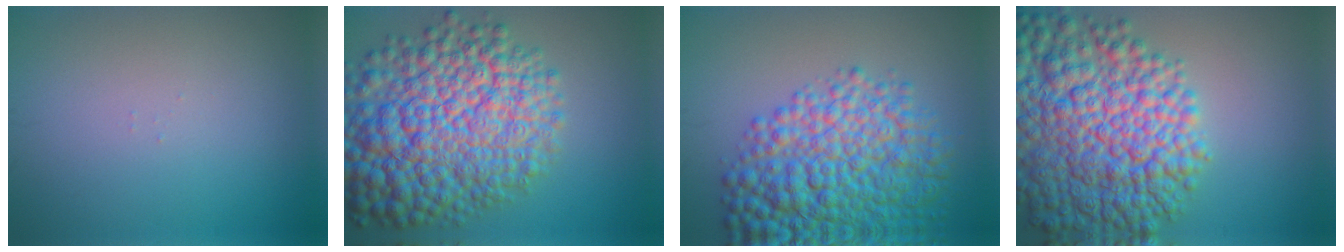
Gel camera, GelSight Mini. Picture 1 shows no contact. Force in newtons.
{"total": 15.0, "press": 15.0, "slide": 0.4}
{"total": 10.1, "press": 10.1, "slide": 0.3}
{"total": 13.6, "press": 13.6, "slide": 0.5}